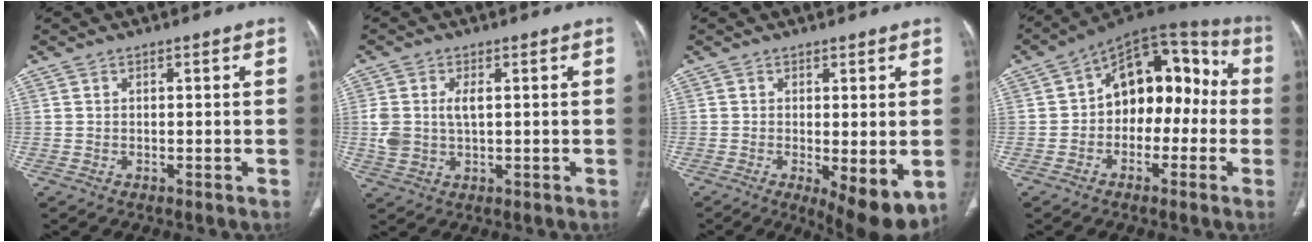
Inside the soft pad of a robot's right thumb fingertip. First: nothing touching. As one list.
[{"total": 5.7, "force": [0.7, 3.3, 4.6], "torque": [-0.104, 0.005, 0.018]}, {"total": 9.3, "force": [-2.3, 3.0, 8.5], "torque": [-0.122, -0.025, -0.028]}, {"total": 15.6, "force": [-0.8, 10.4, 11.6], "torque": [-0.112, 0.054, -0.028]}]